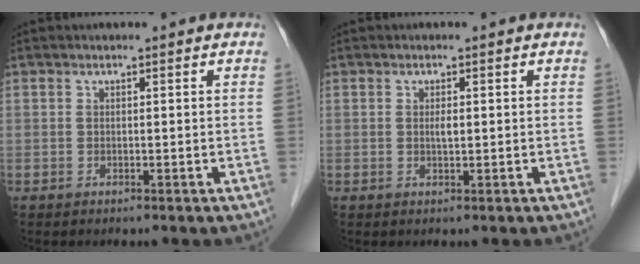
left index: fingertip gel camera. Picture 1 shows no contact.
{"total": 1.1, "force": [-0.1, 0.2, 1.1], "torque": [-0.019, -0.004, -0.001]}